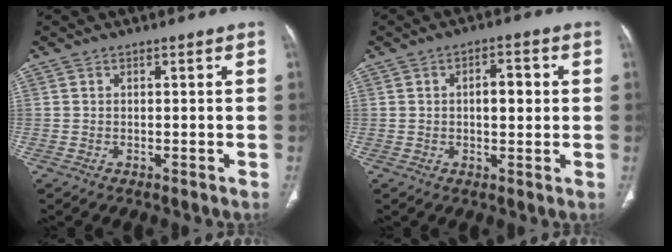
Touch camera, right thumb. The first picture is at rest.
{"total": 5.1, "force": [0.6, 2.5, 4.5], "torque": [-0.059, 0.007, 0.009]}